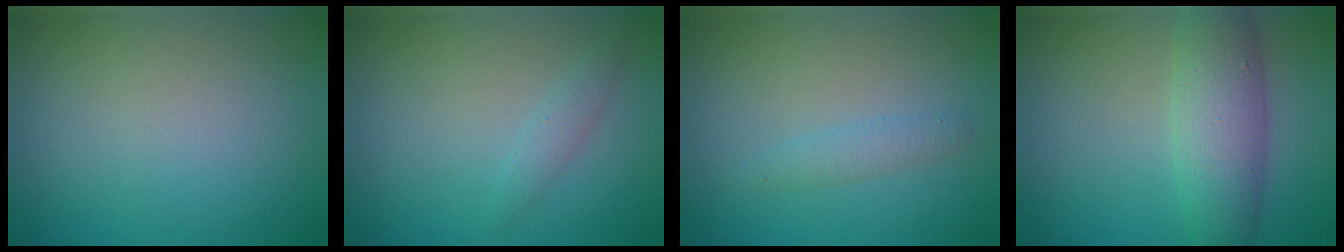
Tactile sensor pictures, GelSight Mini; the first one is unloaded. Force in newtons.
{"total": 1.2, "press": 1.2, "slide": 0.1}
{"total": 1.4, "press": 1.4, "slide": 0.0}
{"total": 5.8, "press": 5.8, "slide": 0.1}